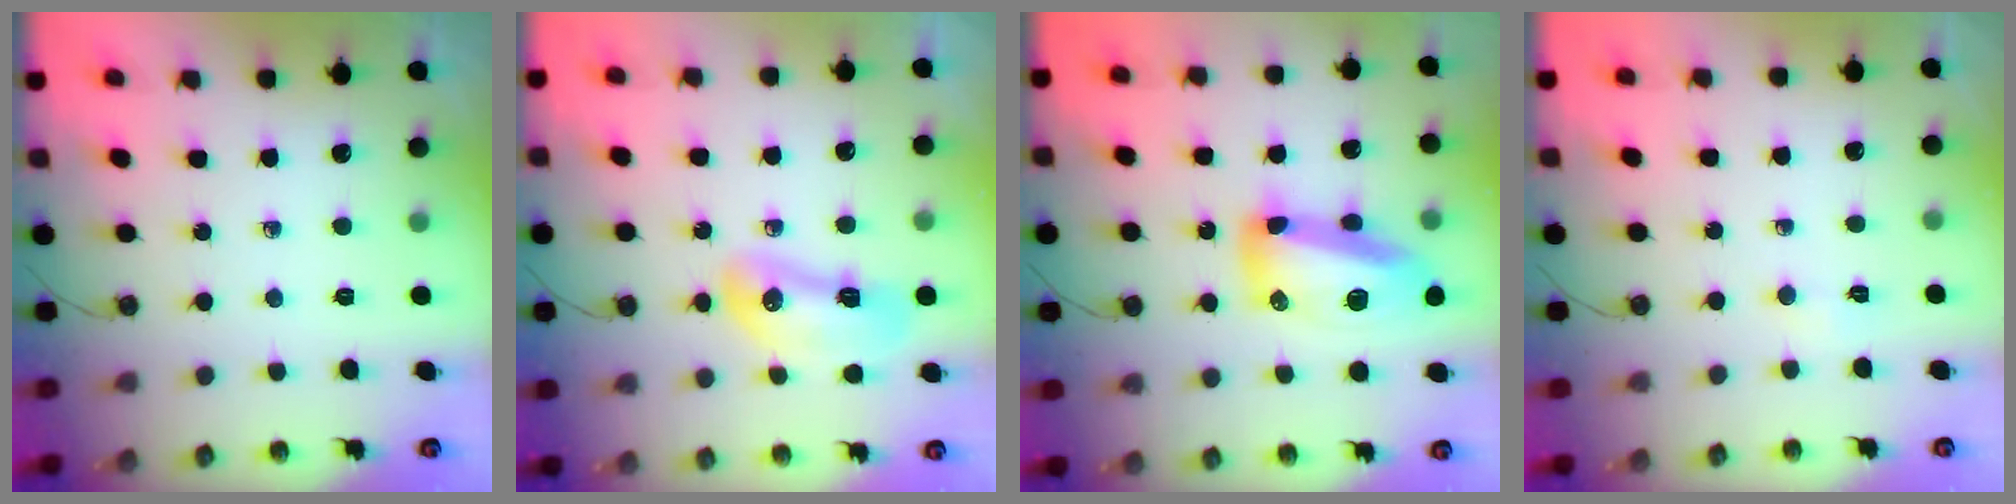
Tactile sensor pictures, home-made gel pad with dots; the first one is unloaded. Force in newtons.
{"total": 10.4, "press": 10.3, "slide": 1.8}
{"total": 16.4, "press": 16.3, "slide": 1.5}
{"total": 2.8, "press": 2.8, "slide": 0.4}